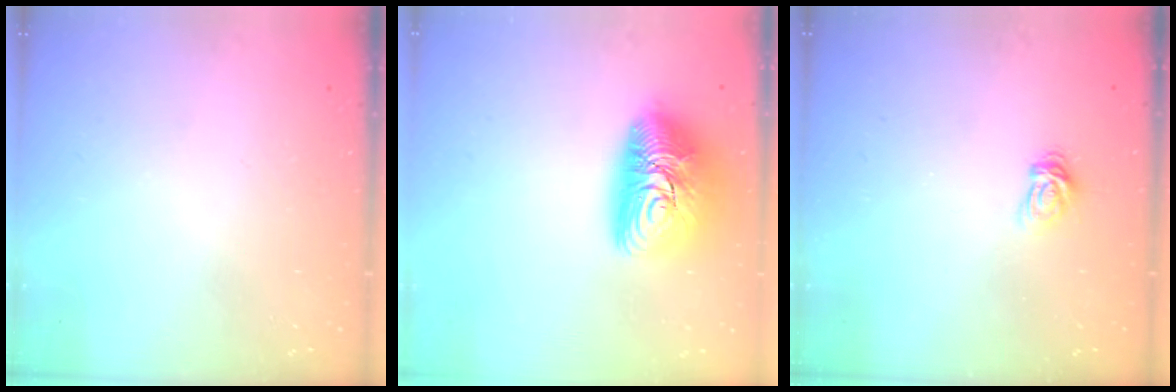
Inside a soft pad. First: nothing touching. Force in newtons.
{"total": 14.9, "press": 14.9, "slide": 1.2}
{"total": 6.2, "press": 6.2, "slide": 0.4}